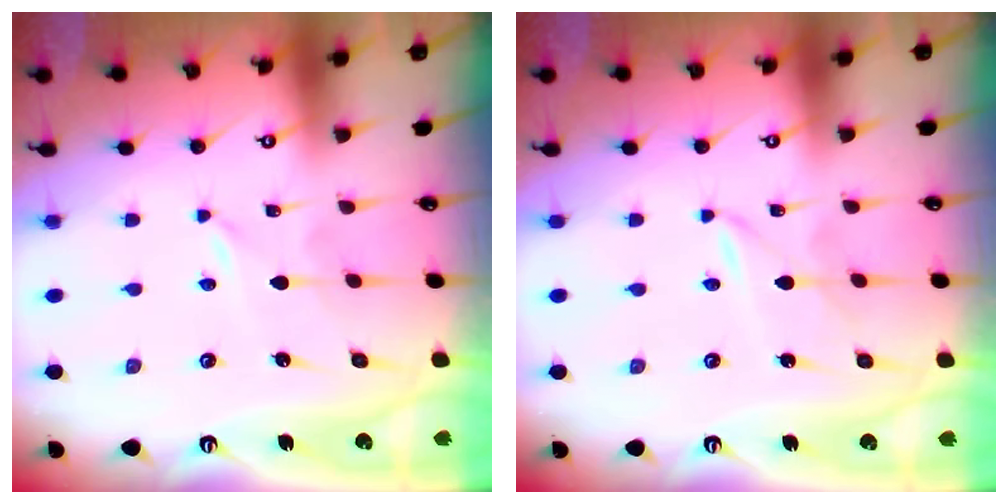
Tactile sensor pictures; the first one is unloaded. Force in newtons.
{"total": 1.2, "press": 1.2, "slide": 0.1}